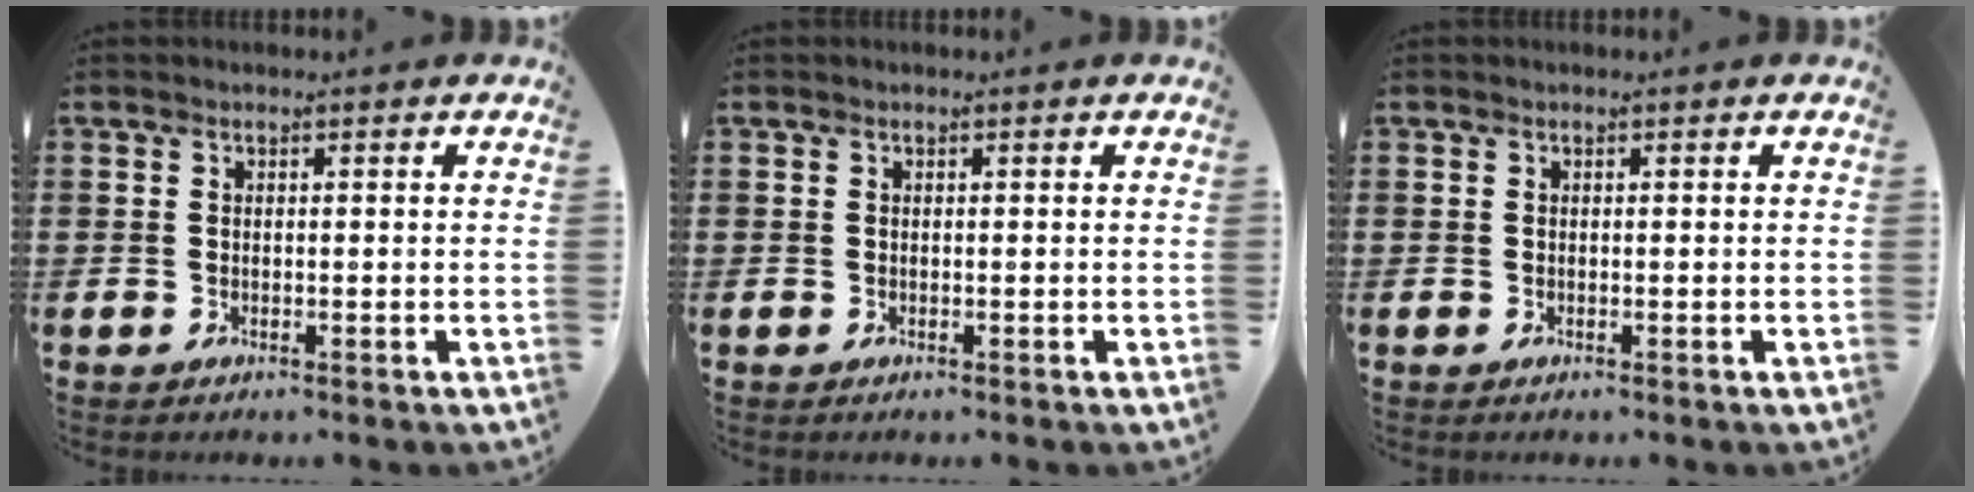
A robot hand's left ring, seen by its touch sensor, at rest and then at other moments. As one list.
[{"total": 0.0}, {"total": 0.0}]